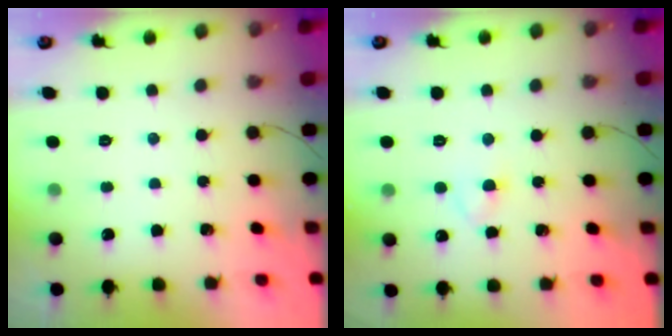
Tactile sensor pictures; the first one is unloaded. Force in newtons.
{"total": 2.5, "press": 2.3, "slide": 1.0}